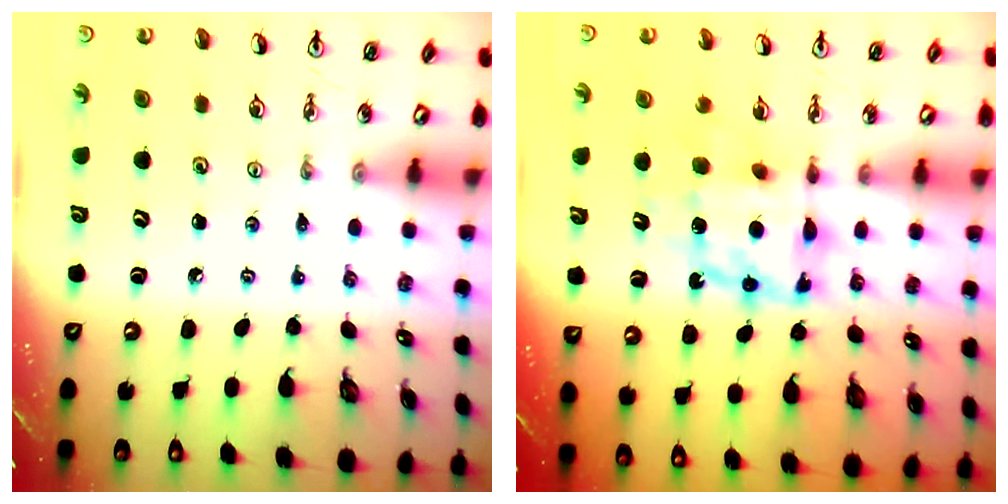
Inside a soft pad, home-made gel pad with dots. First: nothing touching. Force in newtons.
{"total": 9.7, "press": 9.6, "slide": 0.9}